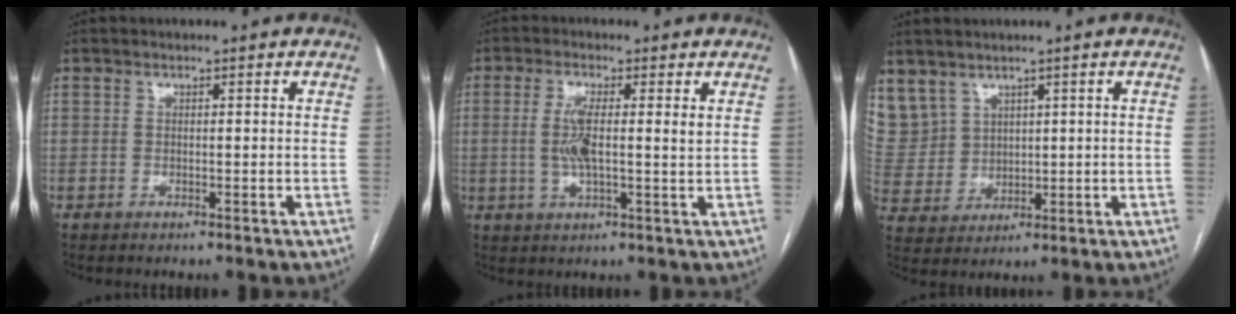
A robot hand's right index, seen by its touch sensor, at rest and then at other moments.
{"total": 5.9, "force": [1.1, 1.0, 5.8], "torque": [-0.114, 0.002, 0.017]}
{"total": 10.2, "force": [5.9, 8.0, 2.1], "torque": [-0.076, 0.031, 0.153]}